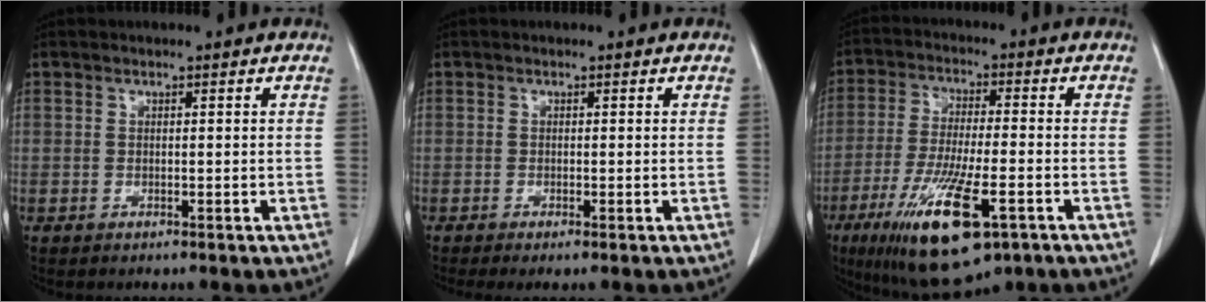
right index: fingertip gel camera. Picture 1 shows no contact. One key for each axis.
{"total": 1.5, "fx": -1.0, "fy": 0.1, "fz": 1.1, "tx": -0.020, "ty": -0.005, "tz": -0.018}
{"total": 15.8, "fx": -7.7, "fy": 3.5, "fz": 13.3, "tx": -0.265, "ty": -0.035, "tz": -0.125}